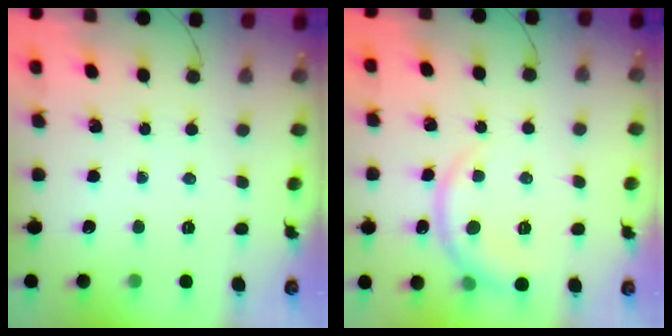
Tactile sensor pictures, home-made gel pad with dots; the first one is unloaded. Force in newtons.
{"total": 6.7, "press": 6.7, "slide": 0.7}